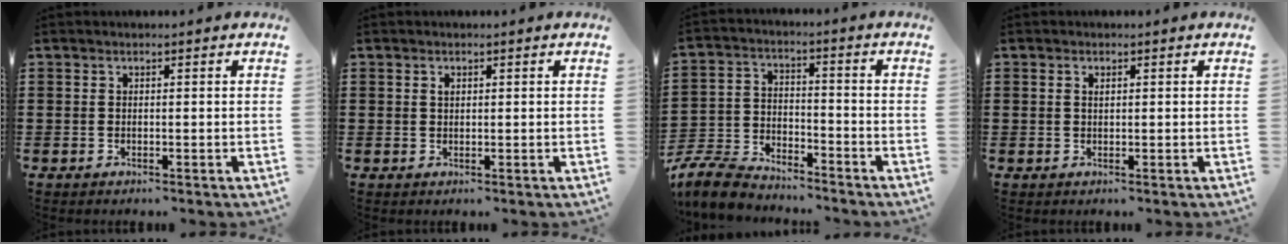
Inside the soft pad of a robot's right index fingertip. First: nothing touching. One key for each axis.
{"total": 0.9, "fx": 0.4, "fy": 0.6, "fz": 0.6, "tx": -0.014, "ty": 0.003, "tz": 0.007}
{"total": 7.0, "fx": -6.6, "fy": 1.7, "fz": 1.4, "tx": -0.043, "ty": 0.012, "tz": -0.135}
{"total": 0.9, "fx": 0.2, "fy": 0.4, "fz": 0.8, "tx": -0.018, "ty": 0.001, "tz": 0.003}